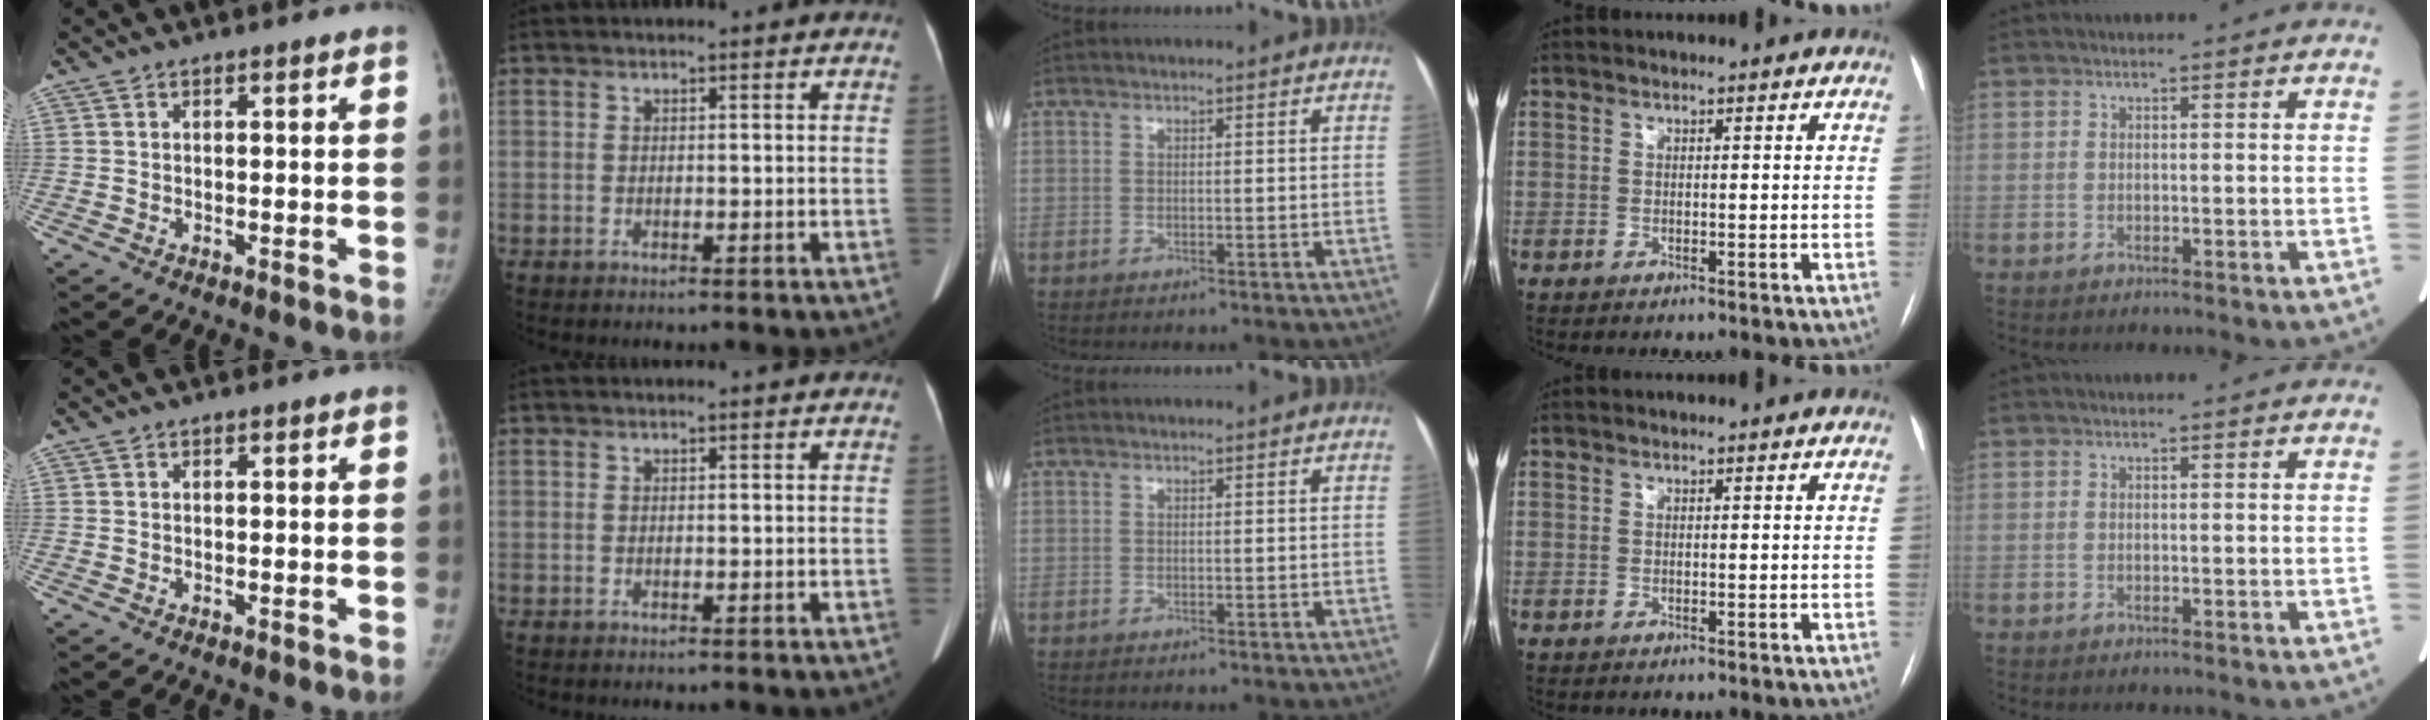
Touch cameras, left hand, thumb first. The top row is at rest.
{}